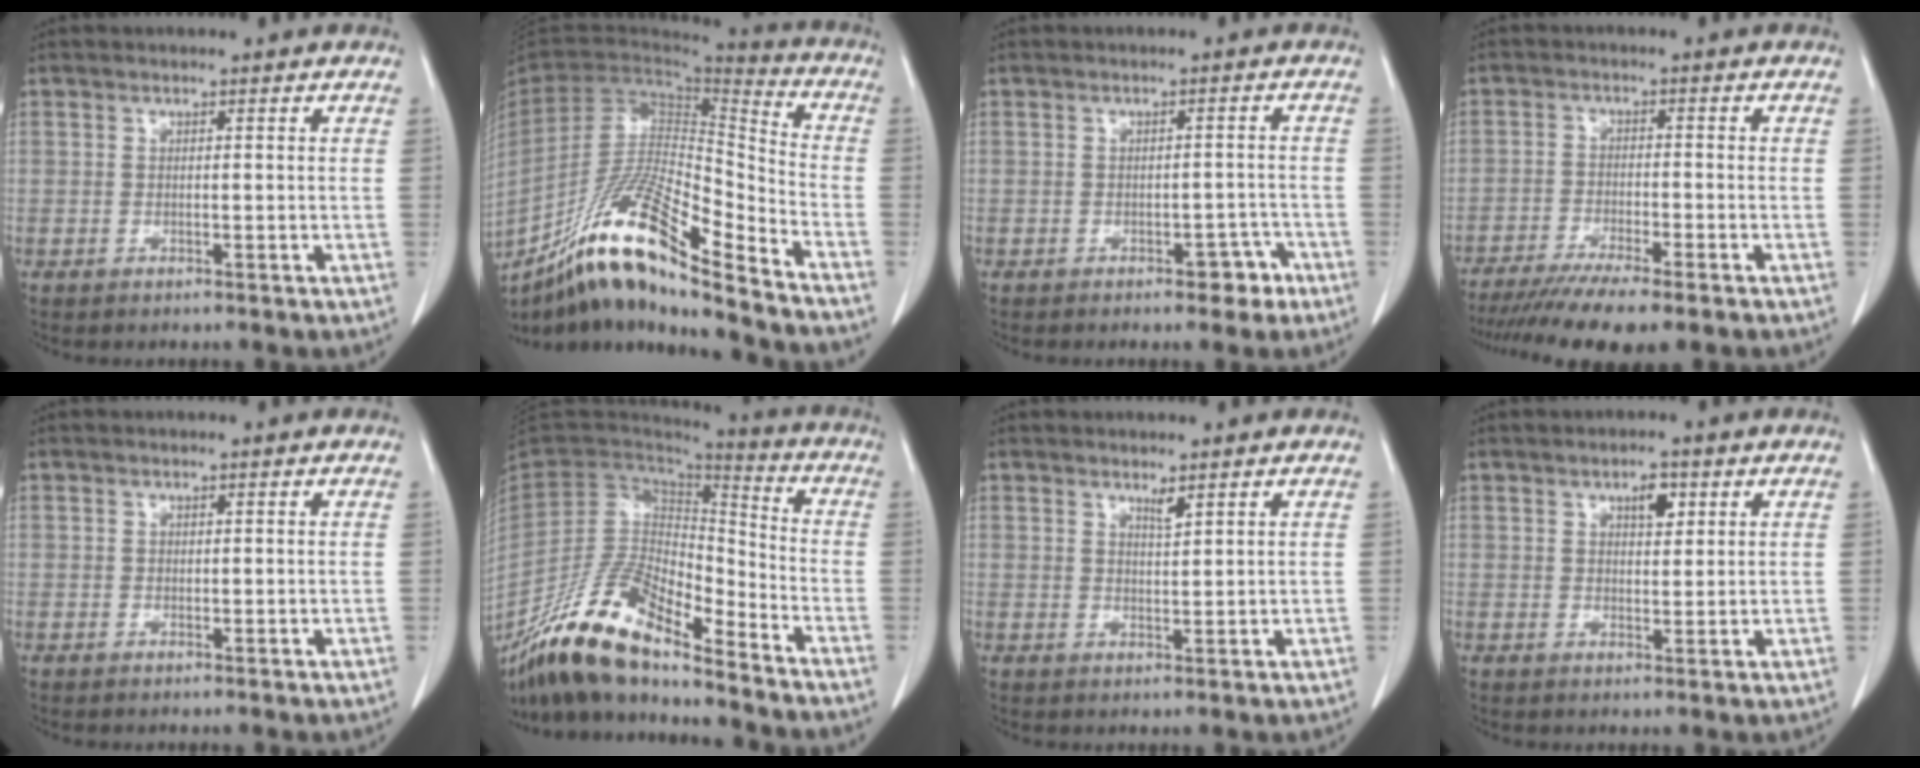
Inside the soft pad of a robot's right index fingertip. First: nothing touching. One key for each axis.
{"total": 21.0, "fx": -15.4, "fy": 1.9, "fz": 14.2, "tx": -0.271, "ty": -0.020, "tz": -0.281}
{"total": 3.4, "fx": -2.2, "fy": 1.5, "fz": 2.0, "tx": -0.017, "ty": 0.007, "tz": -0.027}
{"total": 11.4, "fx": -9.2, "fy": 0.6, "fz": 6.7, "tx": -0.101, "ty": -0.021, "tz": -0.145}
{"total": 0.0}
{"total": 20.6, "fx": -16.2, "fy": 4.8, "fz": 11.8, "tx": -0.246, "ty": -0.014, "tz": -0.302}
{"total": 1.5, "fx": 1.1, "fy": 0.0, "fz": 0.9, "tx": -0.017, "ty": -0.006, "tz": 0.022}
{"total": 3.0, "fx": 1.5, "fy": 1.3, "fz": 2.3, "tx": -0.035, "ty": -0.001, "tz": 0.024}